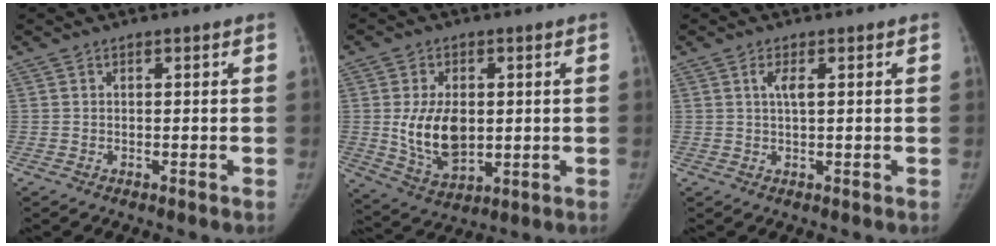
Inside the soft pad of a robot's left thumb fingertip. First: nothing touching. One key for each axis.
{"total": 11.7, "fx": 0.4, "fy": 7.4, "fz": 9.0, "tx": -0.141, "ty": -0.012, "tz": 0.022}
{"total": 2.1, "fx": 0.6, "fy": 0.6, "fz": 2.0, "tx": -0.042, "ty": 0.001, "tz": 0.011}